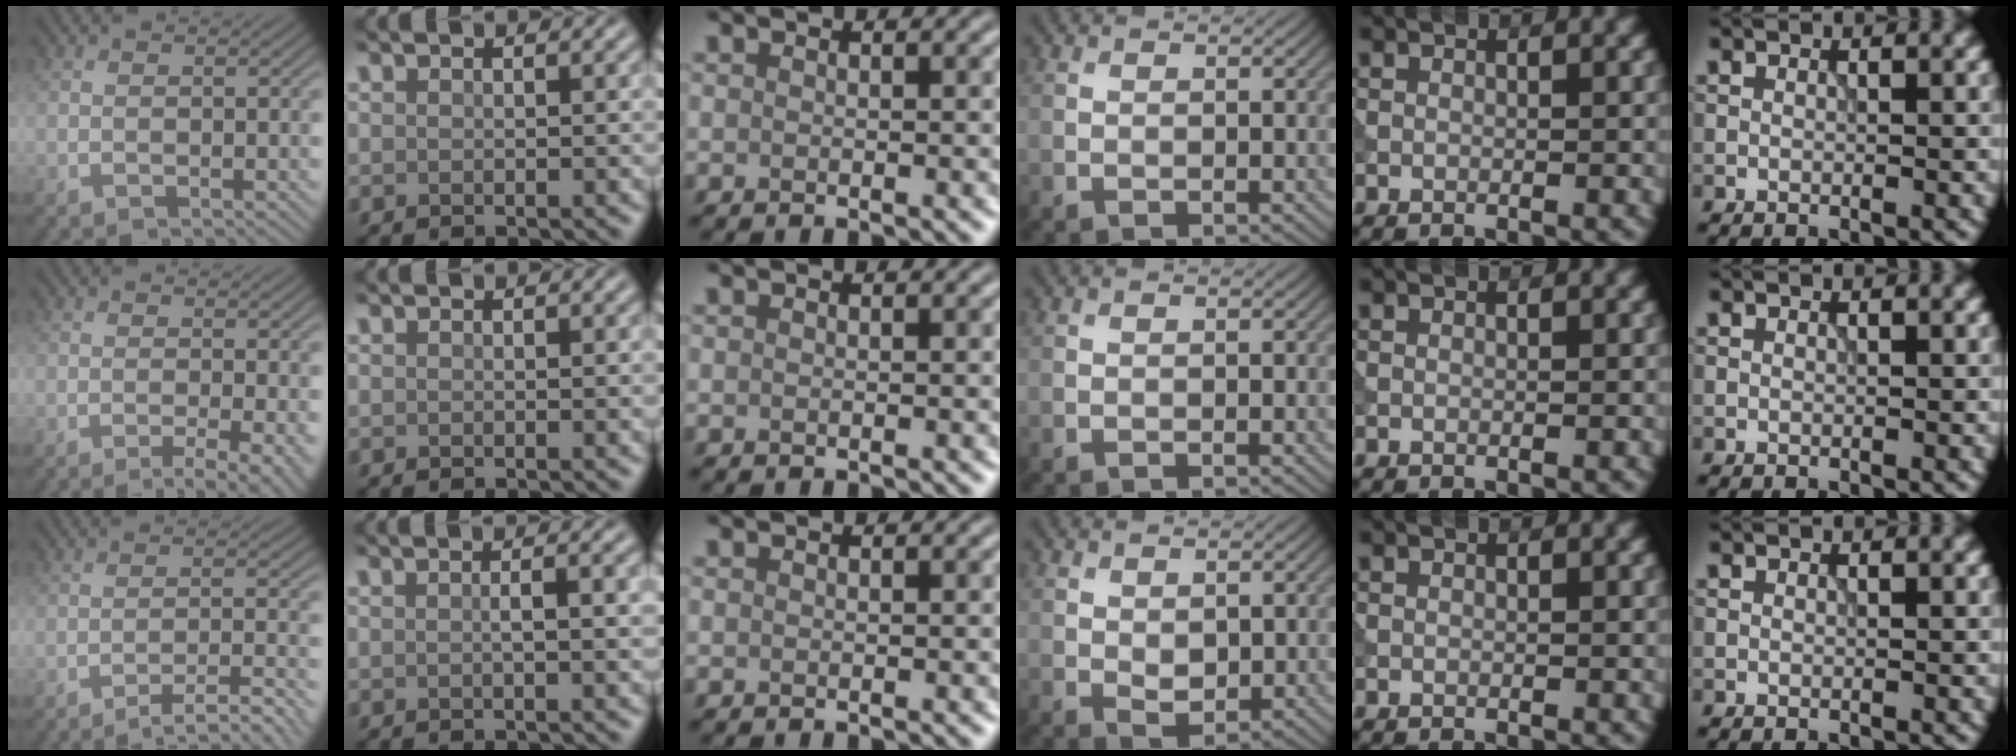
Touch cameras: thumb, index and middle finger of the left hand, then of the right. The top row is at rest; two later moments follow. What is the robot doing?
{"motion": "extract", "object": "tissue"}